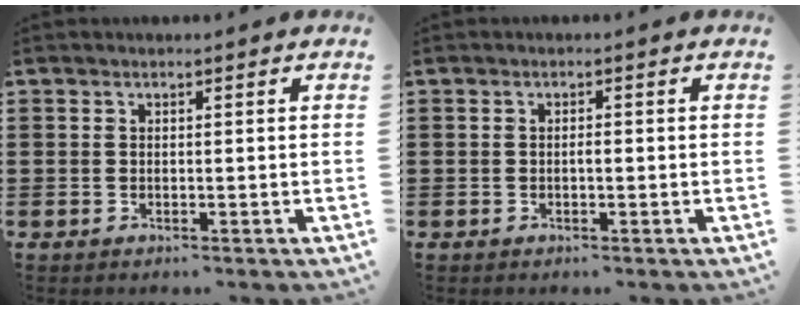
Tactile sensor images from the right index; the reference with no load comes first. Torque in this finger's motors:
{"motor_torque": [0.47, -0.37, 0.01, 0.00]}